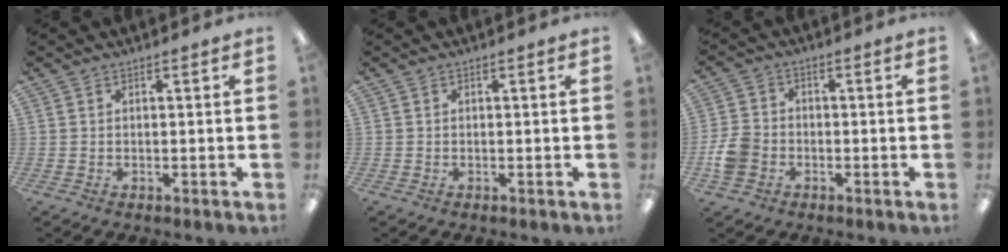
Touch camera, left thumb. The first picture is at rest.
{"total": 0.0}
{"total": 6.4, "force": [-2.1, 5.0, 3.3], "torque": [-0.071, 0.016, -0.038]}